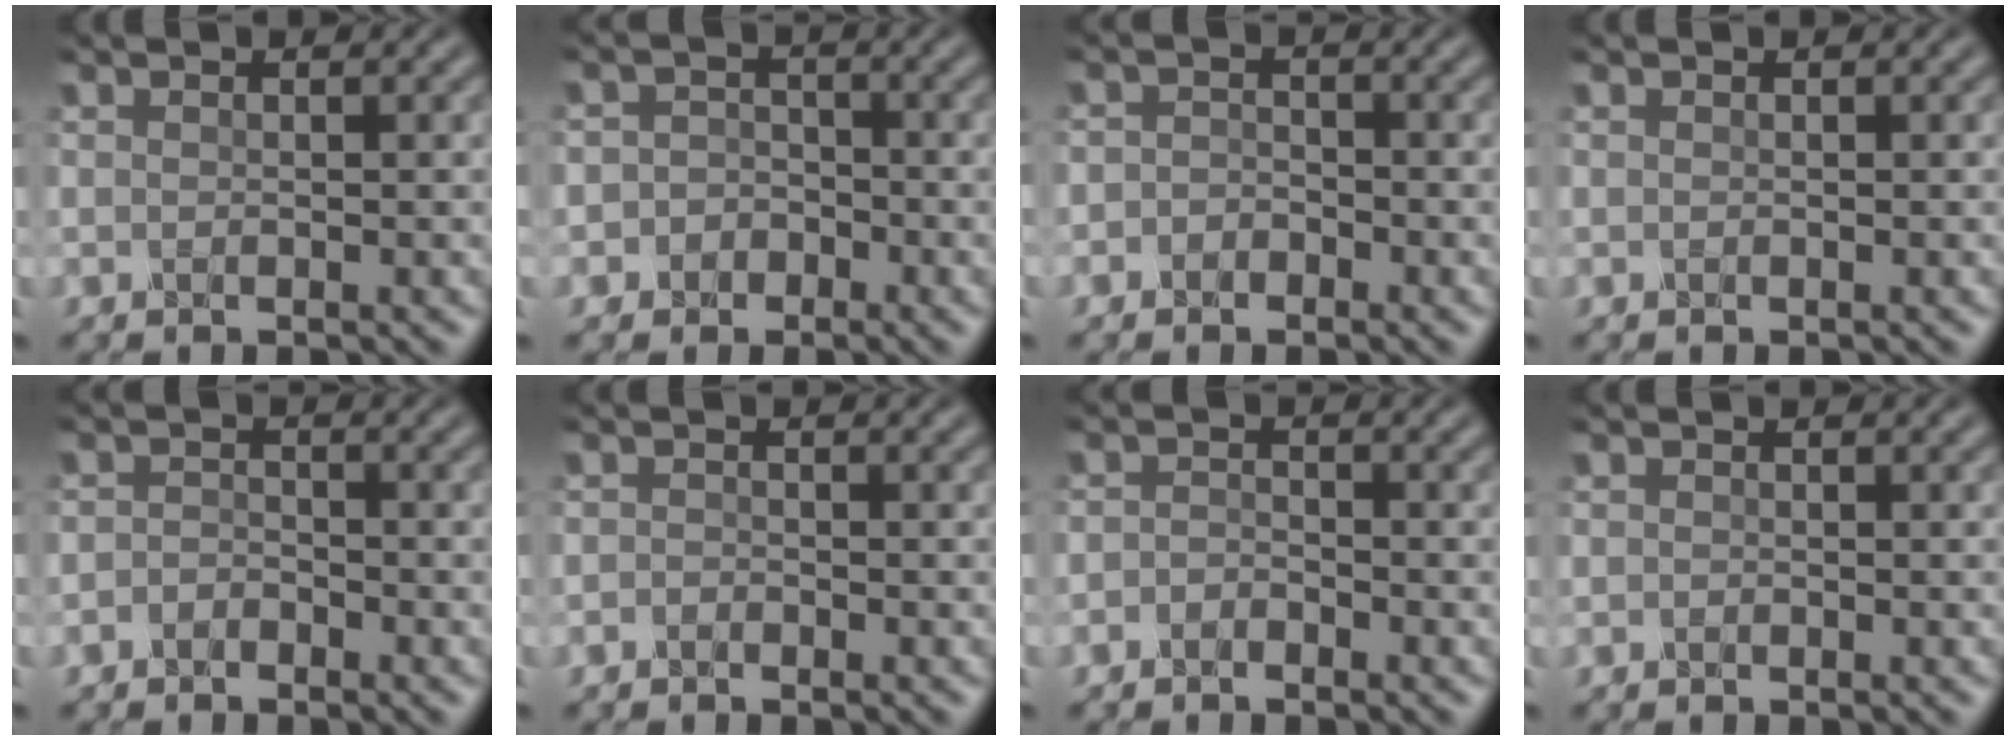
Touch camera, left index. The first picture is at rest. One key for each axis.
{"total": 2.6, "fx": -1.1, "fy": 2.3, "fz": 0.4, "tx": 0.021, "ty": 0.008, "tz": -0.038}
{"total": 1.4, "fx": -0.7, "fy": 1.1, "fz": 0.4, "tx": 0.003, "ty": 0.003, "tz": -0.021}
{"total": 0.0}
{"total": 1.2, "fx": -0.9, "fy": 0.8, "fz": 0.4, "tx": -0.005, "ty": 0.004, "tz": -0.020}
{"total": 0.6, "fx": -0.5, "fy": 0.3, "fz": 0.2, "tx": -0.002, "ty": -0.002, "tz": -0.011}
{"total": 1.2, "fx": -0.8, "fy": 0.7, "fz": 0.5, "tx": -0.008, "ty": 0.003, "tz": -0.019}
{"total": 0.0}